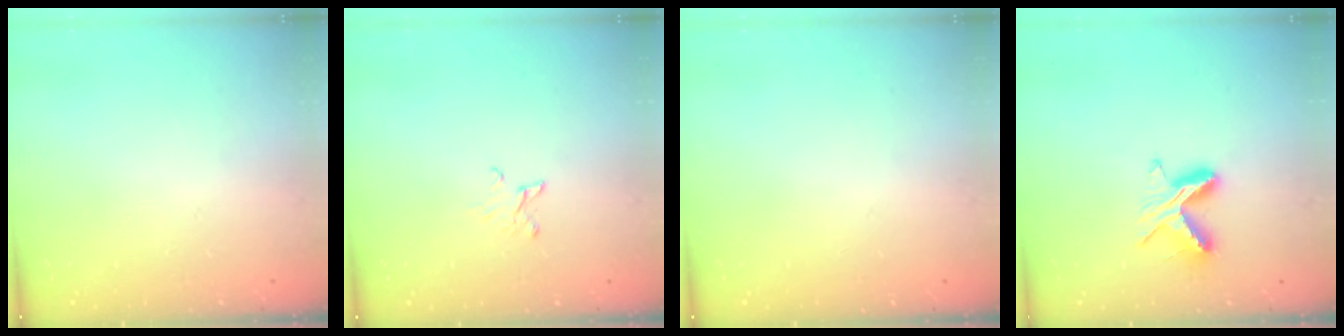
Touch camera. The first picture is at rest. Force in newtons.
{"total": 2.6, "press": 2.6, "slide": 0.3}
{"total": 0.0}
{"total": 8.0, "press": 7.9, "slide": 0.7}